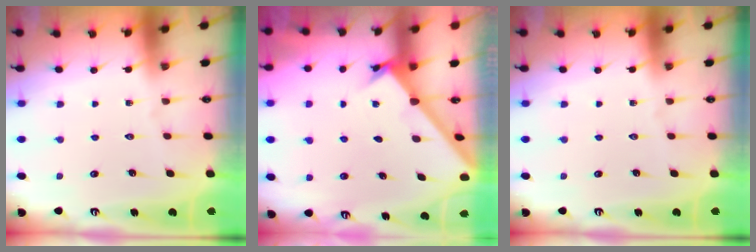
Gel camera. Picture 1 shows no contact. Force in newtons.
{"total": 1.8, "press": 1.8, "slide": 0.1}
{"total": 0.0}